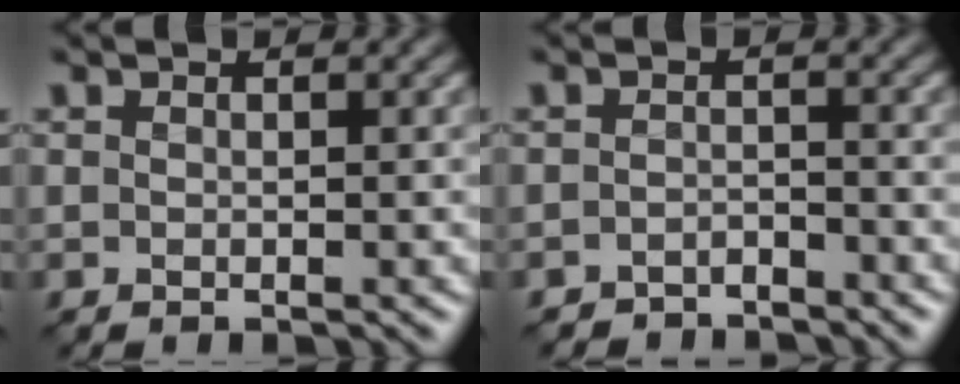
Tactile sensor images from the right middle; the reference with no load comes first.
{"total": 1.9, "force": [-1.8, 0.0, -0.3], "torque": [0.005, 0.006, -0.037]}